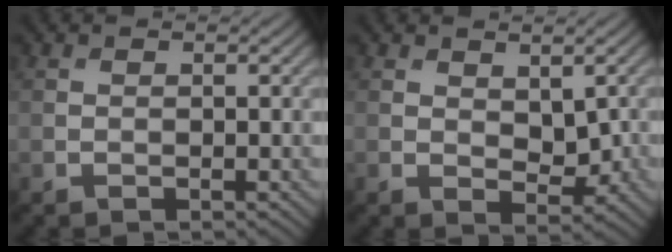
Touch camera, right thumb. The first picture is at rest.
{"total": 3.0, "force": [0.7, 1.8, 2.2], "torque": [-0.041, -0.007, 0.016]}